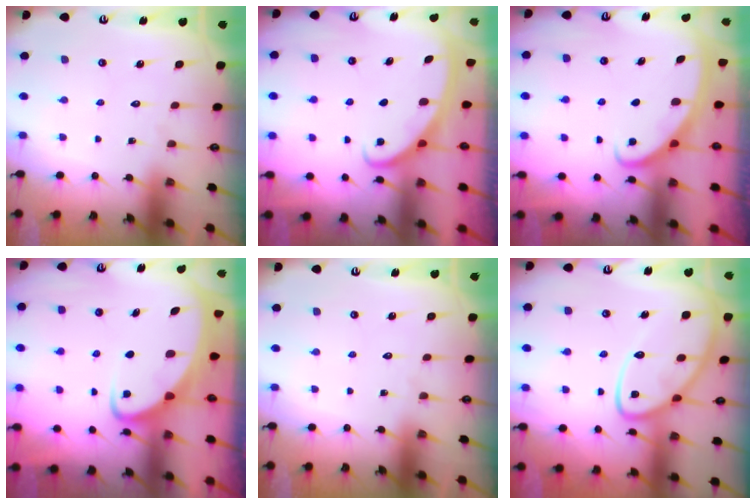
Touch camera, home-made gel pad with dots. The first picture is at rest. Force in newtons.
{"total": 3.0, "press": 3.0, "slide": 0.4}
{"total": 2.7, "press": 2.7, "slide": 0.3}
{"total": 3.7, "press": 3.7, "slide": 0.4}
{"total": 0.0}
{"total": 11.5, "press": 11.4, "slide": 1.3}